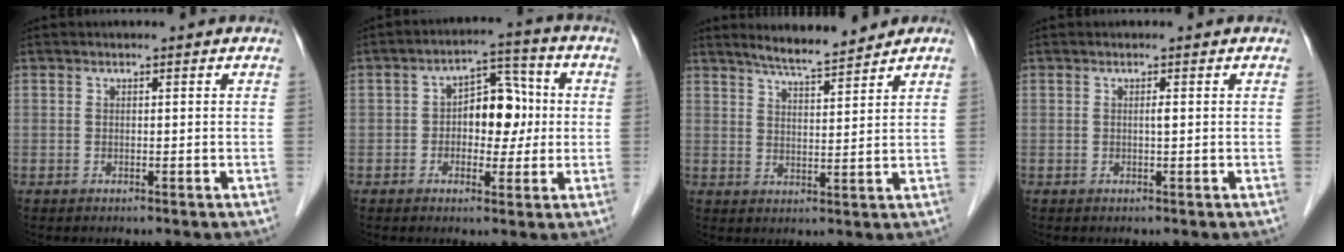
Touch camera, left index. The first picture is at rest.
{"total": 7.8, "force": [-0.1, 4.4, 6.4], "torque": [-0.096, 0.032, -0.002]}
{"total": 5.9, "force": [5.4, 0.3, 2.2], "torque": [-0.041, 0.004, 0.096]}
{"total": 0.5, "force": [0.0, 0.0, 0.5], "torque": [-0.010, 0.000, 0.001]}